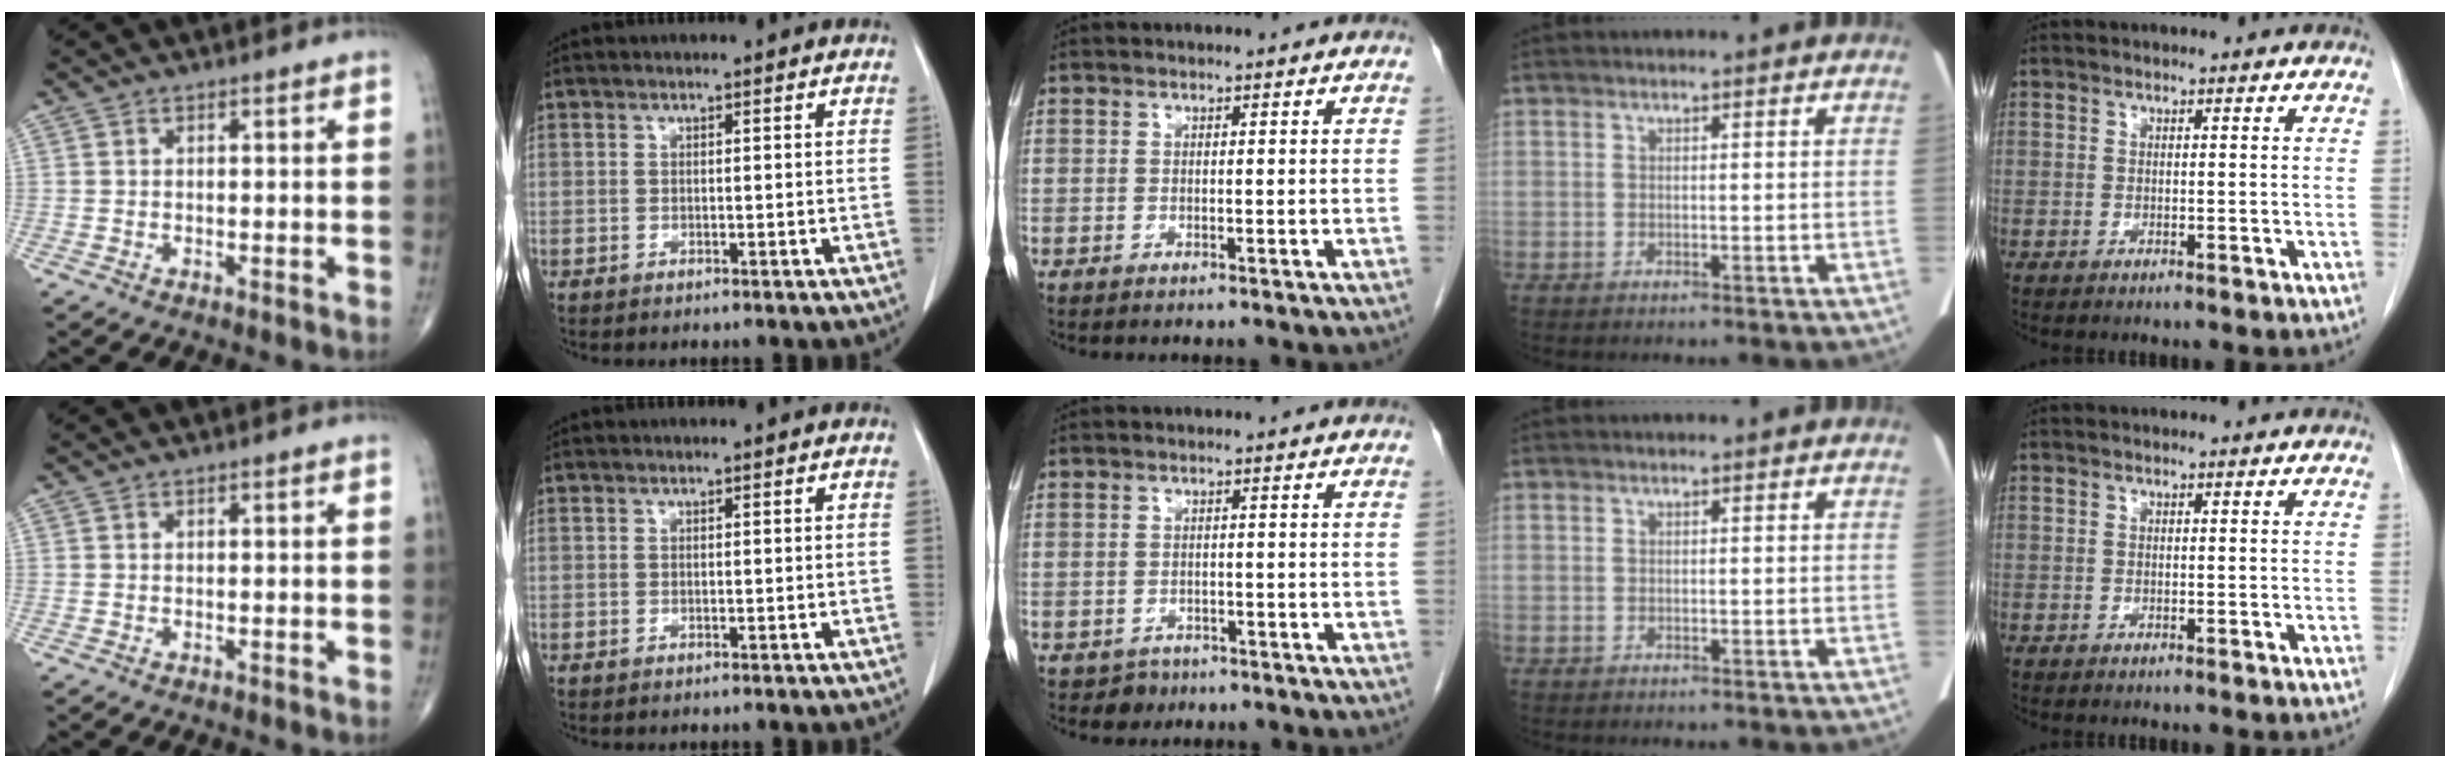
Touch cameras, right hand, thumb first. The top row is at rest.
{"middle": {"total": 1.9, "force": [-1.2, 1.5, 0.0], "torque": [-0.003, 0.007, -0.017]}}